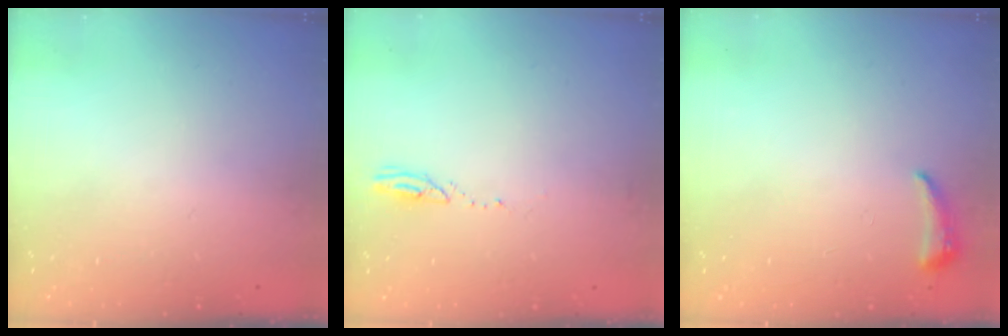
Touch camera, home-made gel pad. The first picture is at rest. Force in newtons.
{"total": 2.4, "press": 2.4, "slide": 0.3}
{"total": 4.3, "press": 4.2, "slide": 0.9}